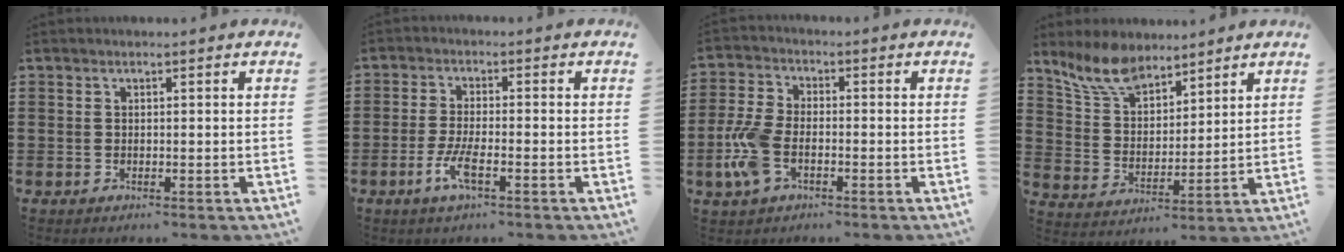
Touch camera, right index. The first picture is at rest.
{"total": 4.4, "force": [-2.2, 0.9, 3.8], "torque": [-0.088, -0.011, -0.046]}
{"total": 6.9, "force": [-2.4, 3.7, 5.3], "torque": [-0.131, -0.003, -0.051]}
{"total": 8.4, "force": [7.1, 3.2, 3.2], "torque": [-0.089, -0.013, 0.136]}